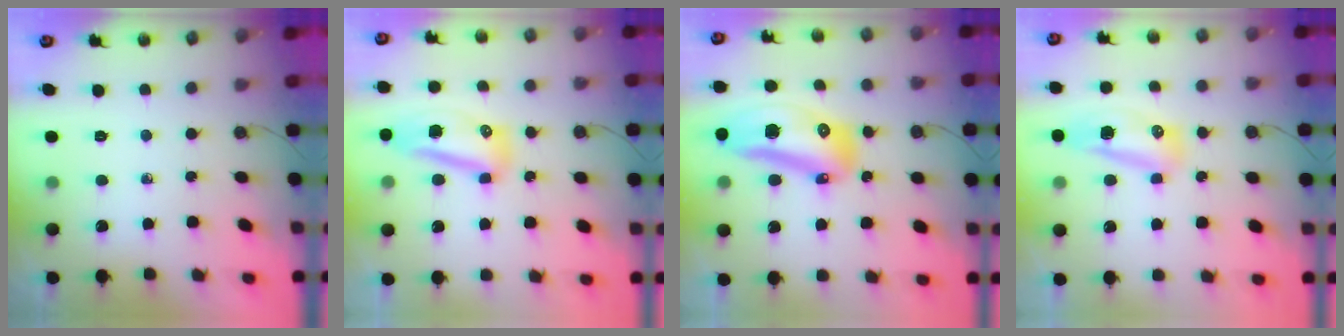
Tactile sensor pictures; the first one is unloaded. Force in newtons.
{"total": 9.1, "press": 9.0, "slide": 1.1}
{"total": 18.1, "press": 17.9, "slide": 2.2}
{"total": 23.5, "press": 13.2, "slide": 19.4}